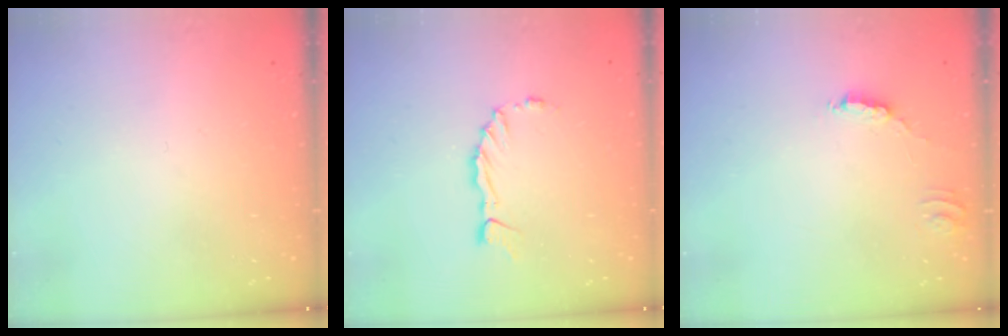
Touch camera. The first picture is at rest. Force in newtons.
{"total": 1.9, "press": 1.9, "slide": 0.0}
{"total": 2.7, "press": 2.7, "slide": 0.2}